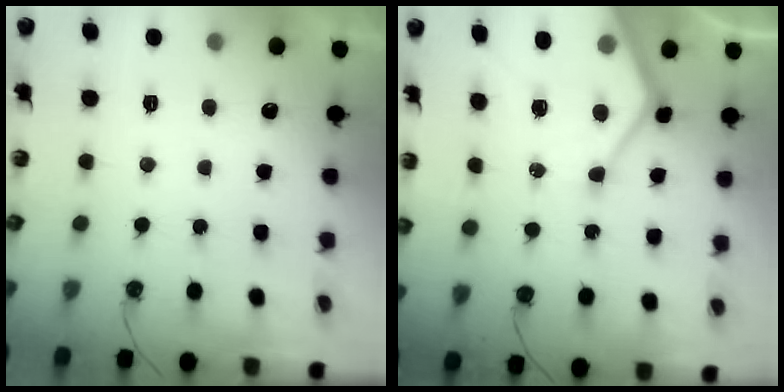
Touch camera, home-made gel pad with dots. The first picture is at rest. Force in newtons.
{"total": 15.7, "press": 15.6, "slide": 1.7}